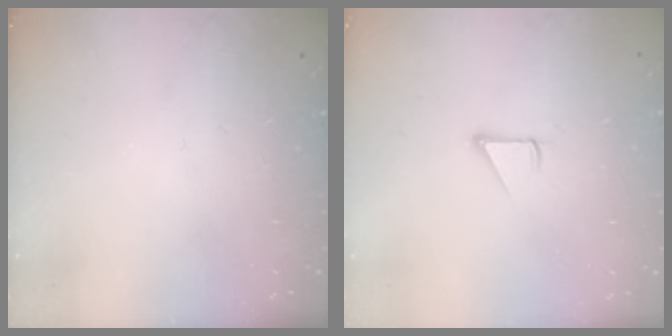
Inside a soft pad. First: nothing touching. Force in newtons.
{"total": 1.9, "press": 1.9, "slide": 0.1}